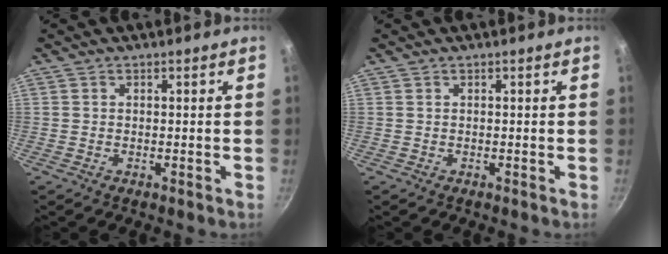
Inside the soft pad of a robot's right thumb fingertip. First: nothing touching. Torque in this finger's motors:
{"motor_torque": [0.00, 0.00, 0.00, 0.00, 0.00]}